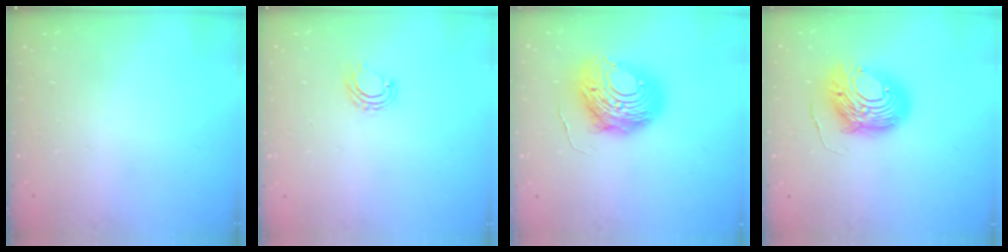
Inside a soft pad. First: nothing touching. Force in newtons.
{"total": 4.9, "press": 4.8, "slide": 0.7}
{"total": 13.6, "press": 13.5, "slide": 1.3}
{"total": 12.1, "press": 12.0, "slide": 1.2}